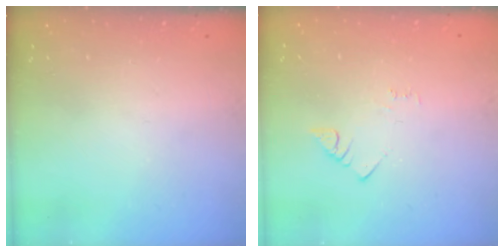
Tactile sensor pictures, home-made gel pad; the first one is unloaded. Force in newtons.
{"total": 1.5, "press": 1.5, "slide": 0.3}